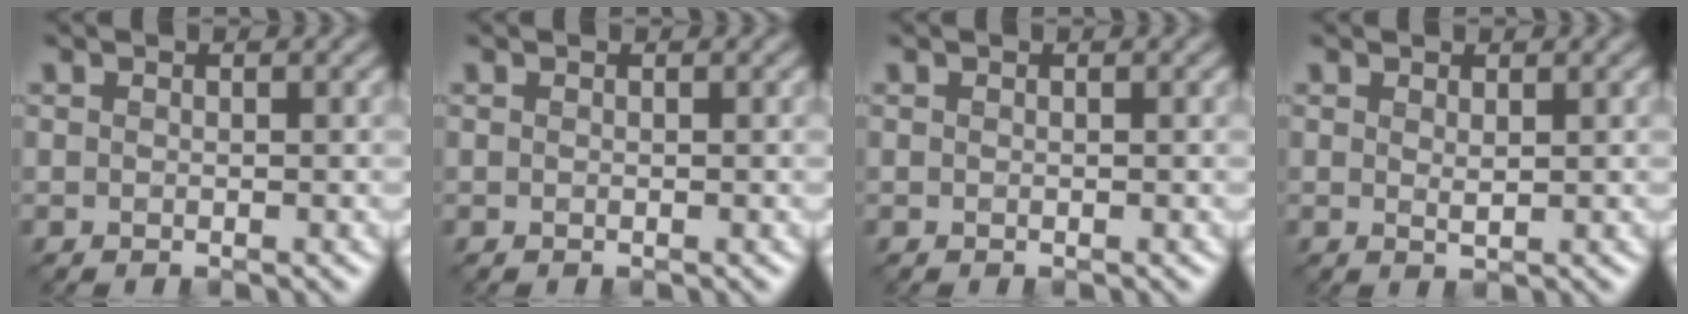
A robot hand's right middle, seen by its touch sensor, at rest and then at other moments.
{"total": 0.0}
{"total": 0.0}
{"total": 0.6, "force": [0.4, 0.1, 0.5], "torque": [-0.014, -0.002, 0.008]}